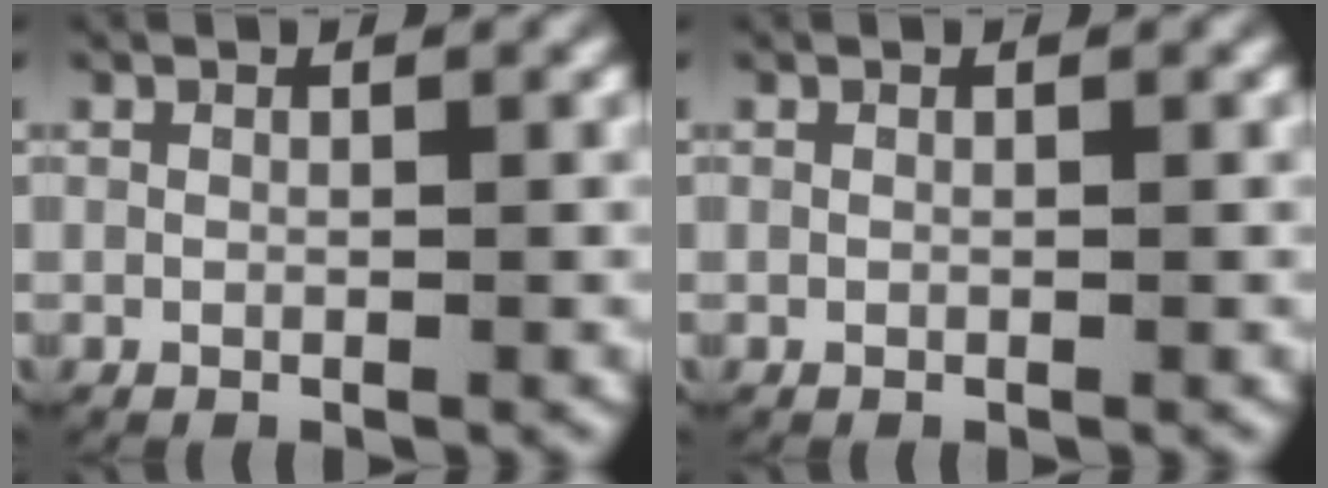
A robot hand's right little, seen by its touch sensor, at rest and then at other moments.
{"total": 0.0}